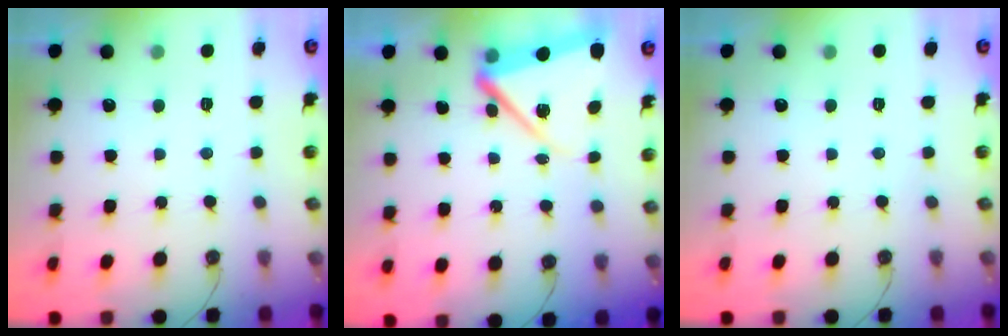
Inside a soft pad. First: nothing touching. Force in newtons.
{"total": 9.9, "press": 9.7, "slide": 1.7}
{"total": 0.0}